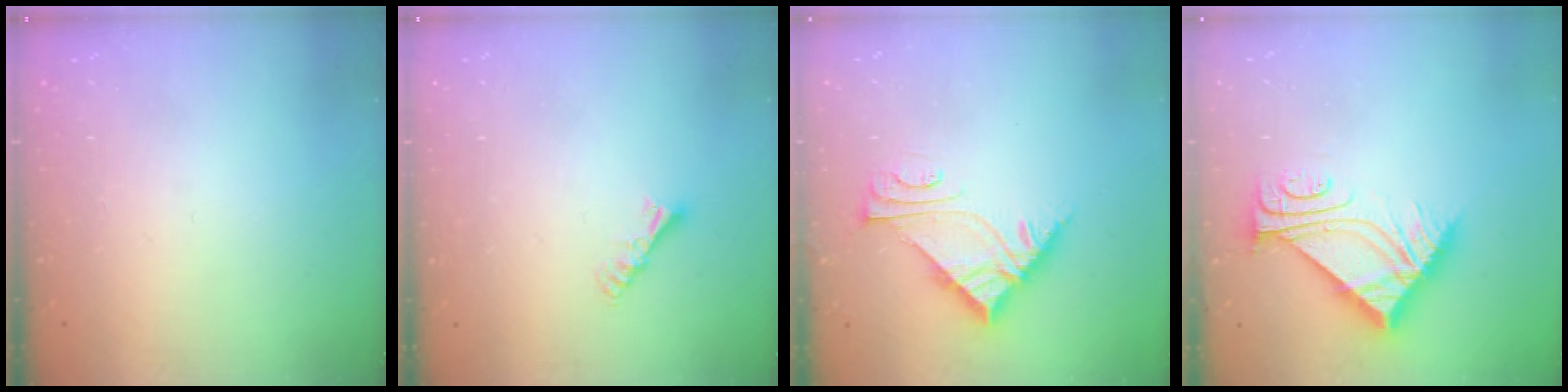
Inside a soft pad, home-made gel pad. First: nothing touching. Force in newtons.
{"total": 5.2, "press": 5.1, "slide": 0.5}
{"total": 6.5, "press": 6.5, "slide": 0.7}
{"total": 9.4, "press": 9.4, "slide": 0.2}